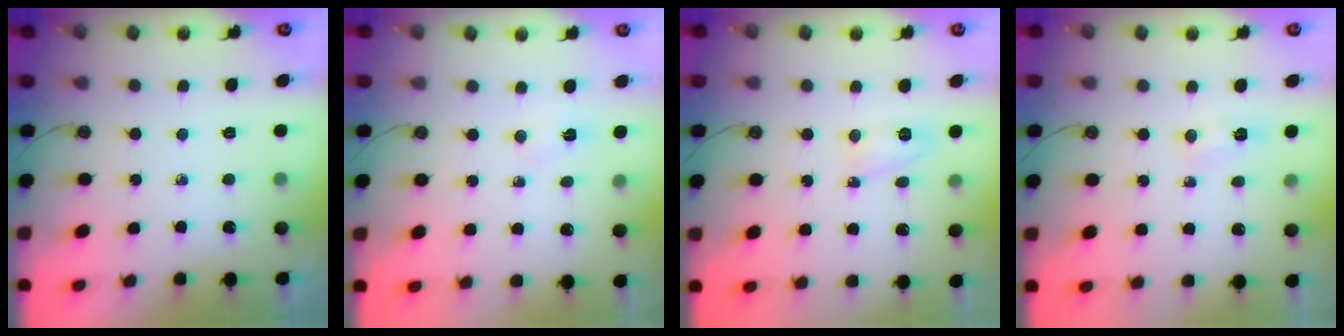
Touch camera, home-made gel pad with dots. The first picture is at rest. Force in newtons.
{"total": 2.7, "press": 1.1, "slide": 2.5}
{"total": 3.9, "press": 3.7, "slide": 1.4}
{"total": 4.9, "press": 4.8, "slide": 0.6}